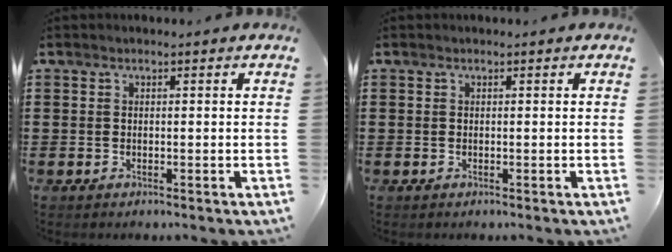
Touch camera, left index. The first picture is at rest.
{"total": 0.0}